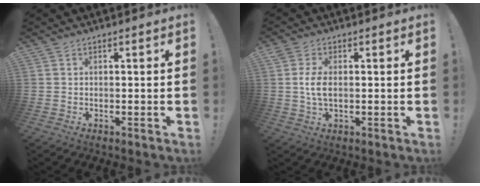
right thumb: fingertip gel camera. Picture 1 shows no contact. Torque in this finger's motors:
{"motor_torque": [-0.16, 1.50, 0.51, -0.67, 0.17]}